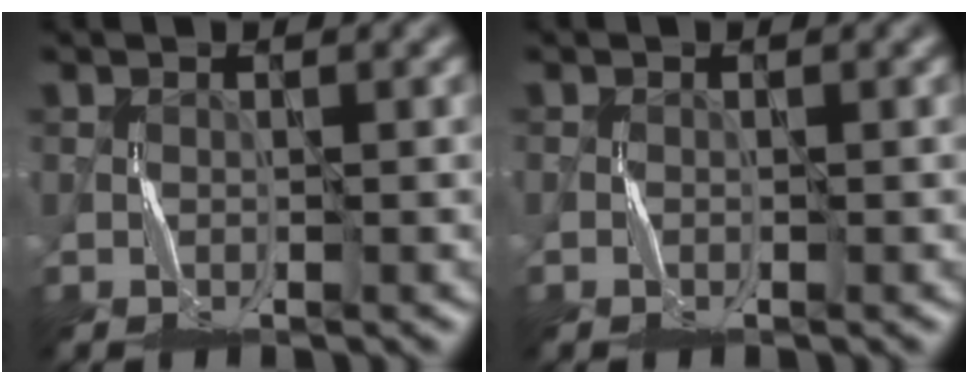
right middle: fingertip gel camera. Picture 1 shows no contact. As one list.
[{"total": 0.5, "force": [-0.4, 0.3, 0.2], "torque": [-0.006, 0.000, -0.007]}]